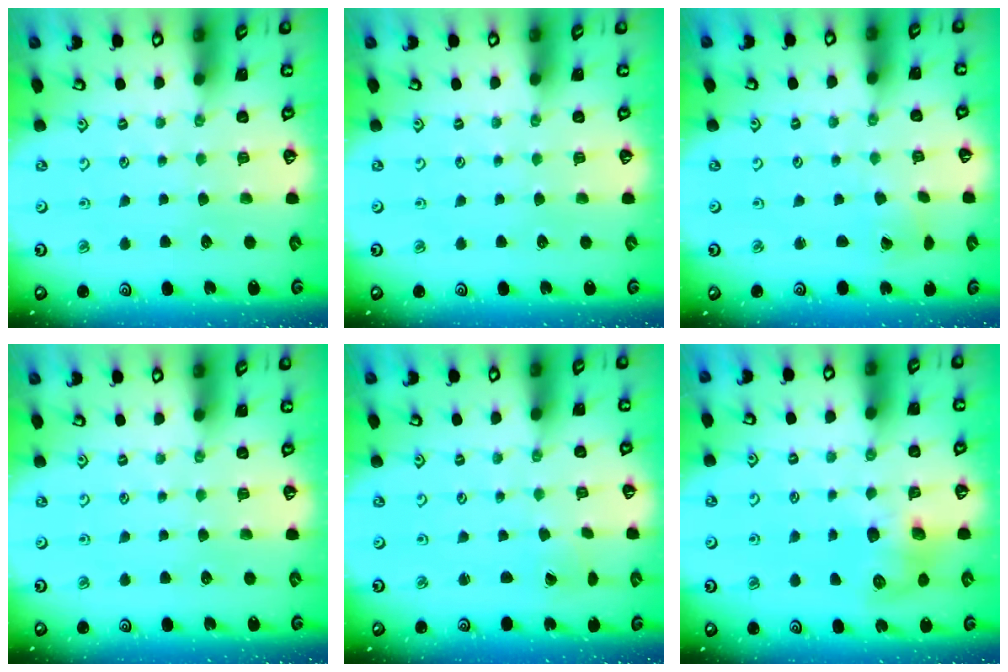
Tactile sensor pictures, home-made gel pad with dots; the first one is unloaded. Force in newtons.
{"total": 0.0}
{"total": 1.8, "press": 1.8, "slide": 0.4}
{"total": 0.0}
{"total": 0.7, "press": 0.5, "slide": 0.4}
{"total": 7.5, "press": 7.5, "slide": 0.3}